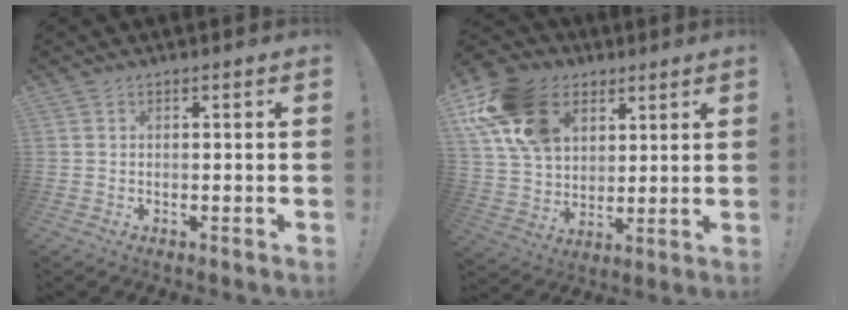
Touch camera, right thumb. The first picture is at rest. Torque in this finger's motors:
{"motor_torque": [2.35, 2.65, 1.14, 0.79, 0.20]}